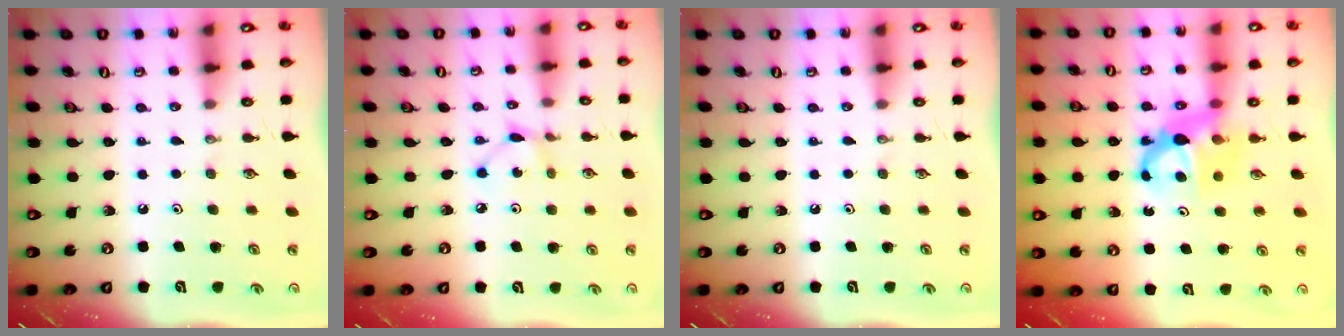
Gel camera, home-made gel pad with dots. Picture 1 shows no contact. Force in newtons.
{"total": 2.8, "press": 2.8, "slide": 0.2}
{"total": 0.0}
{"total": 7.4, "press": 7.3, "slide": 0.6}